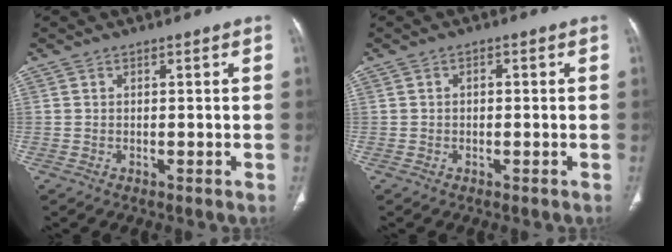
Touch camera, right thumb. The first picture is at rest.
{"total": 1.0, "force": [-0.1, 0.8, 0.7], "torque": [-0.002, 0.006, -0.005]}